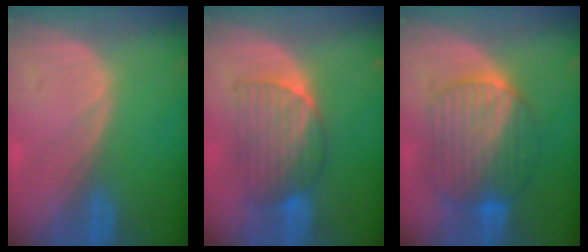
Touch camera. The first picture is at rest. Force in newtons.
{"total": 6.9, "press": 6.9, "slide": 0.4}
{"total": 9.9, "press": 9.8, "slide": 1.0}